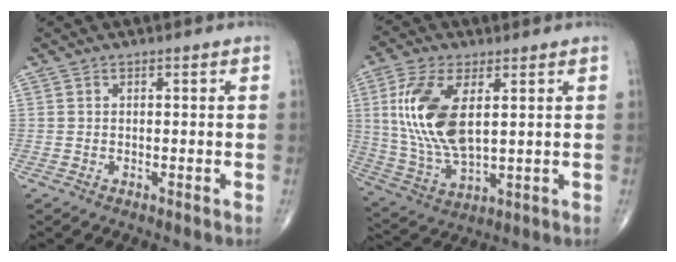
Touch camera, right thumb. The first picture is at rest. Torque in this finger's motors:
{"motor_torque": [0.08, 2.24, 1.87, 0.58, 0.62]}